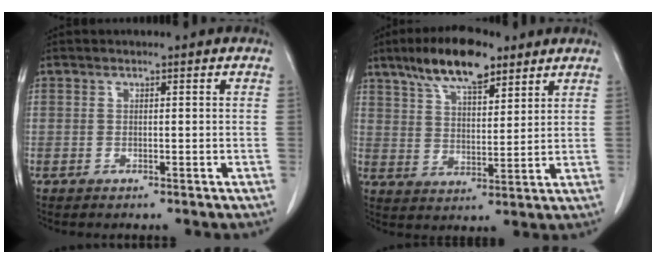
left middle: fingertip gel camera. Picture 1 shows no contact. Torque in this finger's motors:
{"motor_torque": [1.17, -0.97, 0.16, 0.04]}